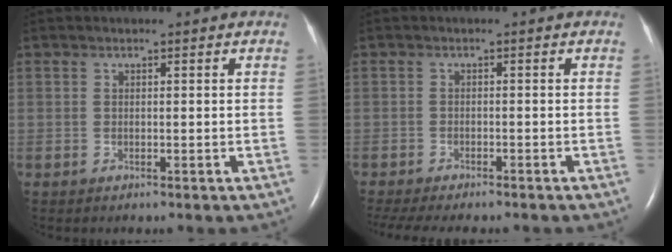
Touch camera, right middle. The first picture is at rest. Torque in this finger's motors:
{"motor_torque": [0.04, -0.17, 0.22, 0.07]}